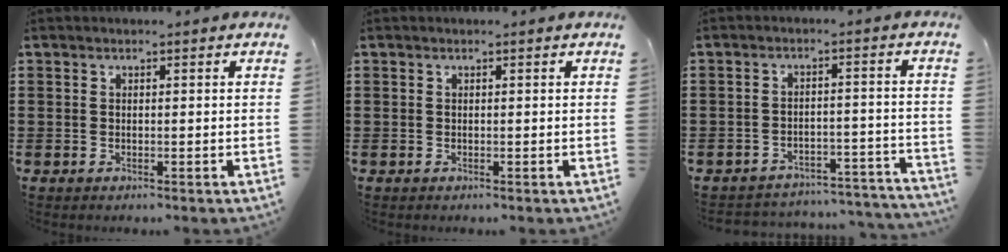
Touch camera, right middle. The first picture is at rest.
{"total": 0.0}
{"total": 3.7, "force": [-3.7, 0.4, 0.5], "torque": [-0.013, 0.002, -0.078]}